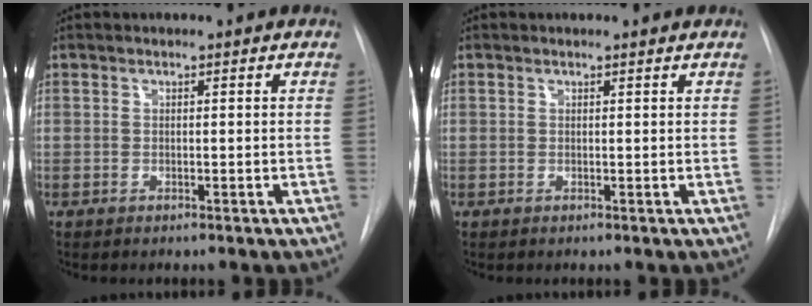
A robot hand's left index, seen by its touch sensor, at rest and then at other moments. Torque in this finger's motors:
{"motor_torque": [-0.05, 0.03, -0.26, 0.00]}